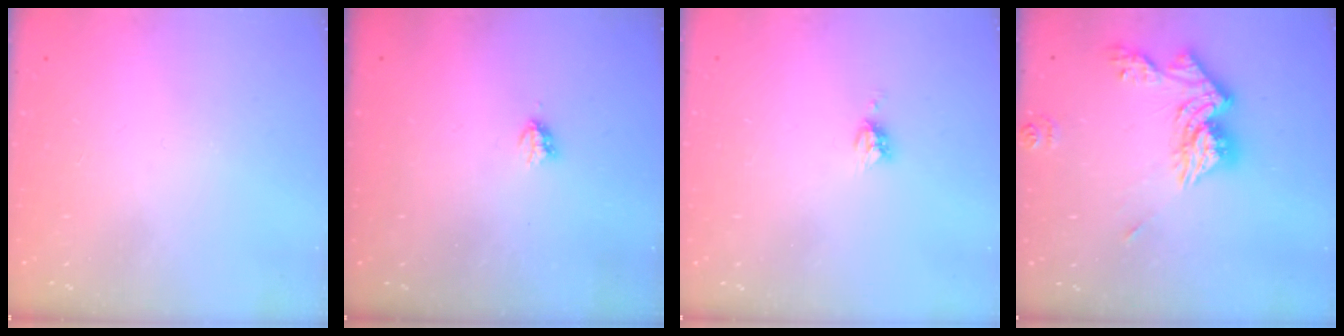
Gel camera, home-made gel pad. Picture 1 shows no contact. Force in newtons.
{"total": 2.9, "press": 2.9, "slide": 0.5}
{"total": 4.7, "press": 4.6, "slide": 0.4}
{"total": 14.4, "press": 14.4, "slide": 1.5}